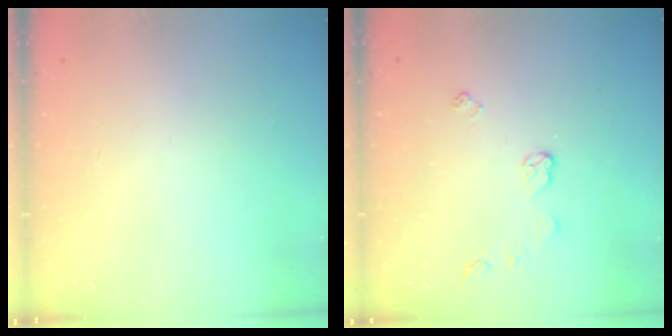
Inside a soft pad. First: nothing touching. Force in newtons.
{"total": 5.5, "press": 5.5, "slide": 0.5}